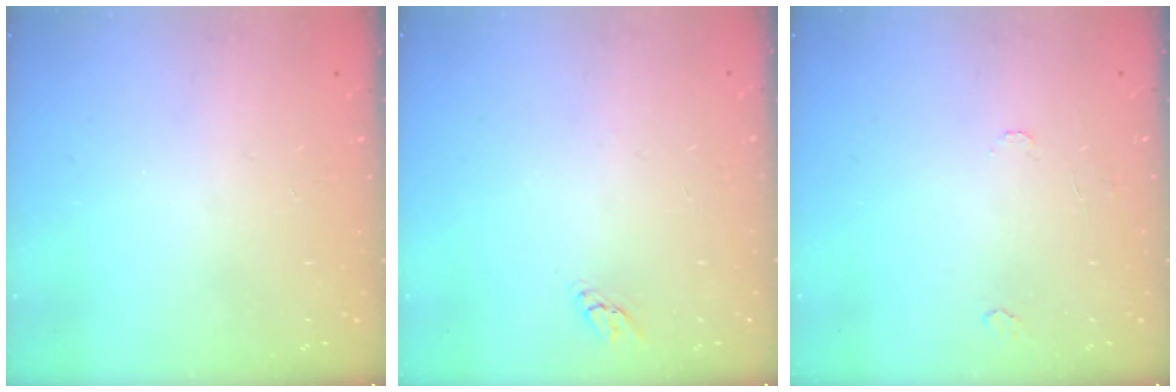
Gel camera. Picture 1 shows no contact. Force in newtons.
{"total": 2.7, "press": 2.7, "slide": 0.1}
{"total": 5.1, "press": 5.1, "slide": 0.5}